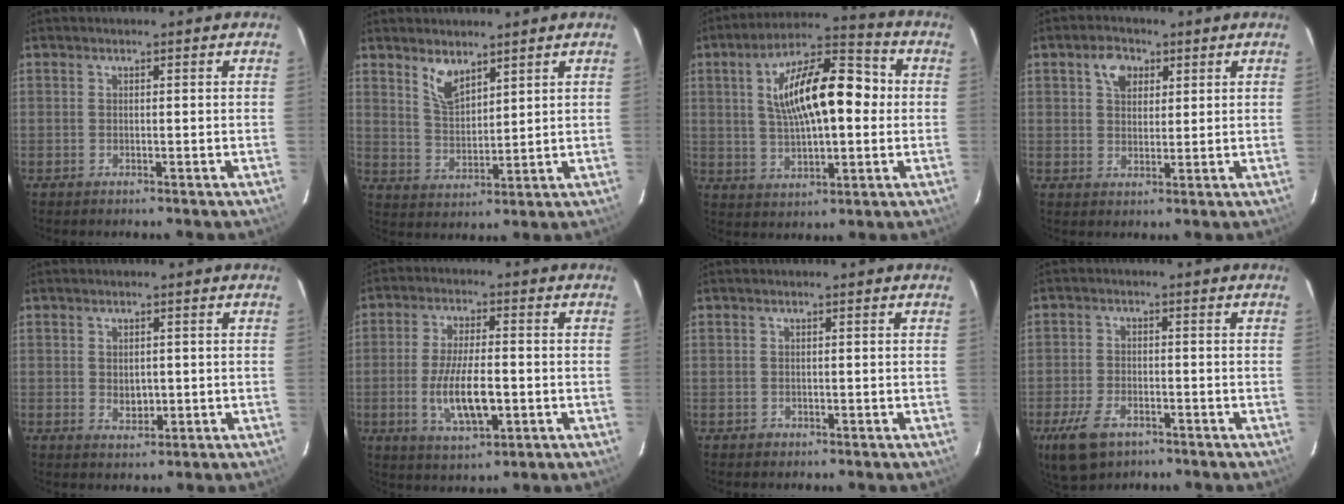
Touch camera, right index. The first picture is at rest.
{"total": 5.6, "force": [4.2, 2.2, 3.1], "torque": [-0.054, 0.000, 0.085]}
{"total": 16.5, "force": [2.1, 6.5, 15.0], "torque": [-0.255, 0.029, 0.034]}
{"total": 5.1, "force": [2.4, 3.8, 2.4], "torque": [-0.032, 0.015, 0.043]}
{"total": 3.2, "force": [-0.1, 2.4, 2.1], "torque": [-0.033, -0.001, 0.003]}
{"total": 10.7, "force": [-2.4, 3.7, 9.7], "torque": [-0.191, -0.010, -0.039]}
{"total": 1.0, "force": [-0.4, 0.9, -0.1], "torque": [0.004, 0.002, -0.001]}
{"total": 8.3, "force": [-5.0, 4.6, 4.7], "torque": [-0.122, -0.013, -0.089]}